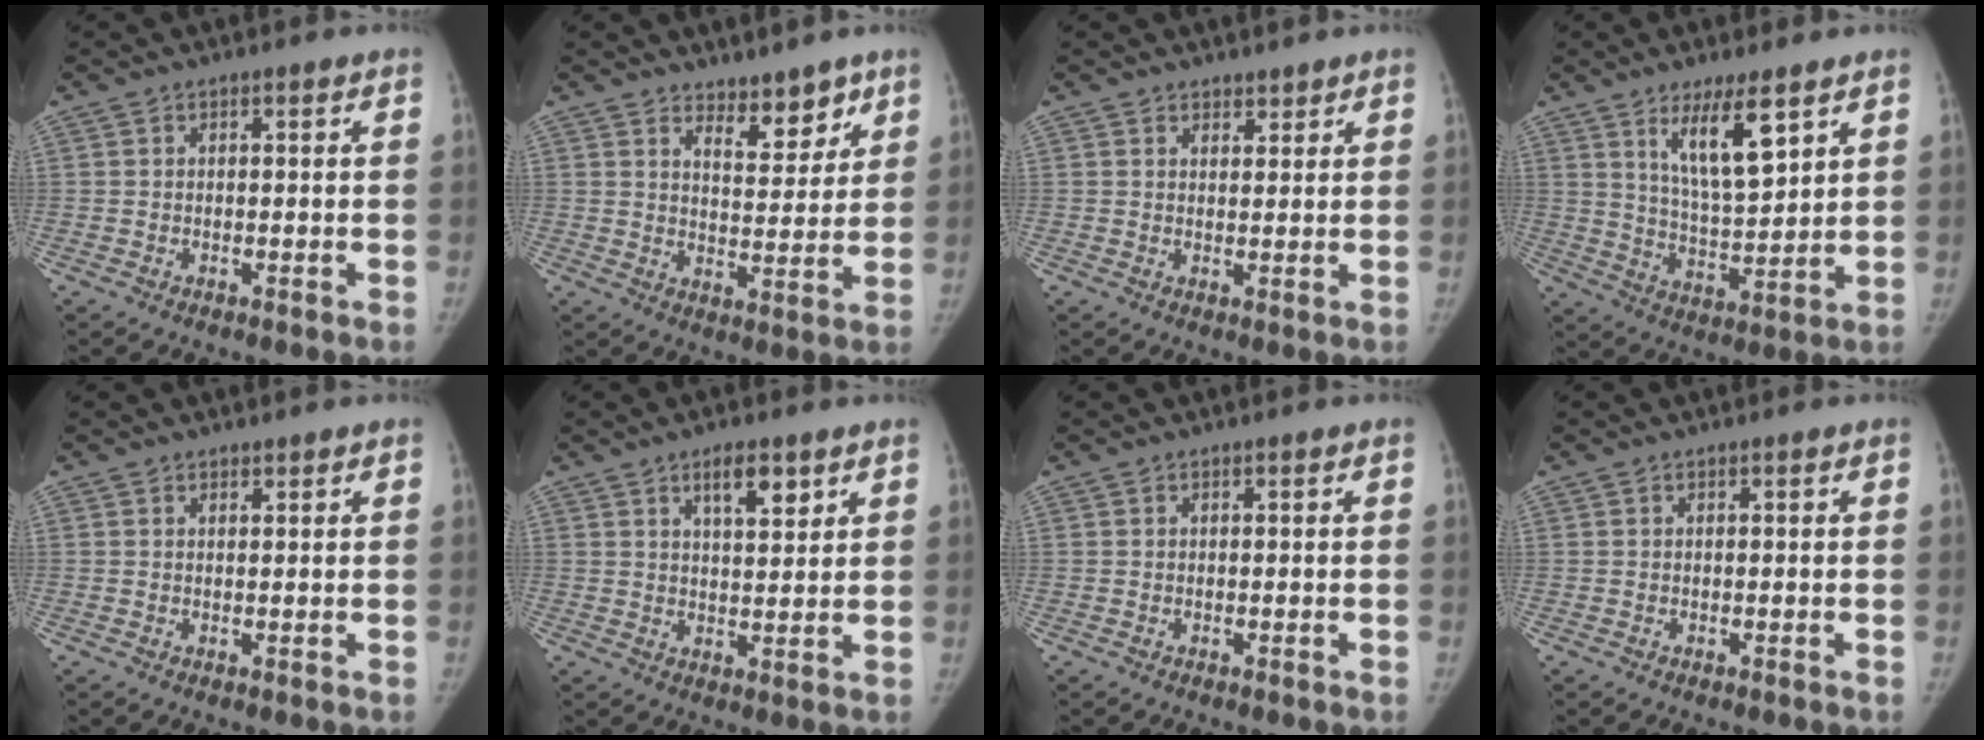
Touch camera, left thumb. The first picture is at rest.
{"total": 7.0, "force": [5.3, 3.1, 3.3], "torque": [-0.014, -0.042, 0.084]}
{"total": 2.1, "force": [1.7, 1.1, 0.3], "torque": [0.014, -0.011, 0.023]}
{"total": 10.9, "force": [6.0, 3.0, 8.6], "torque": [-0.135, -0.047, 0.115]}
{"total": 0.8, "force": [0.7, 0.4, 0.1], "torque": [0.004, -0.006, 0.009]}
{"total": 6.1, "force": [3.6, 2.4, 4.4], "torque": [-0.055, -0.023, 0.057]}
{"total": 0.0}
{"total": 0.0}